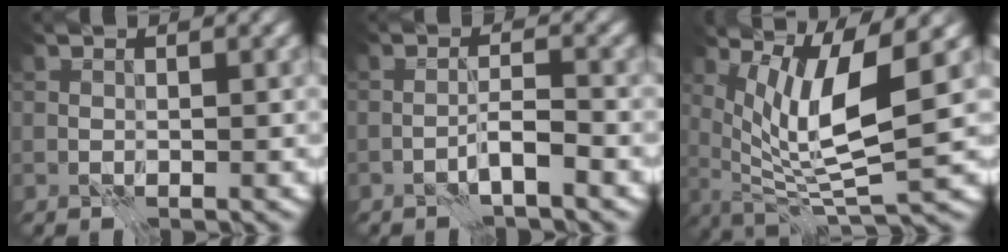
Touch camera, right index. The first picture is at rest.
{"total": 1.8, "force": [-1.1, -0.3, 1.3], "torque": [-0.019, 0.013, -0.027]}
{"total": 7.3, "force": [2.8, 1.2, 6.6], "torque": [-0.119, -0.008, 0.055]}